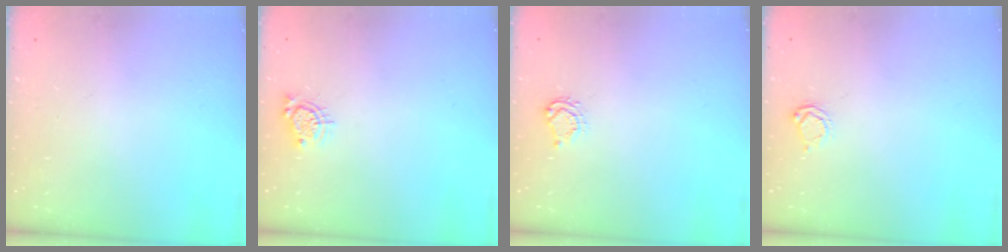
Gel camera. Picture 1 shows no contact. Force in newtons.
{"total": 5.1, "press": 5.0, "slide": 0.6}
{"total": 4.6, "press": 4.5, "slide": 0.6}
{"total": 2.3, "press": 2.3, "slide": 0.2}